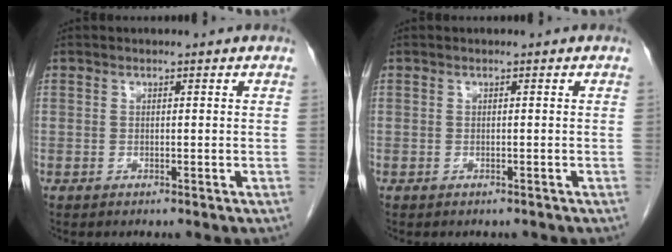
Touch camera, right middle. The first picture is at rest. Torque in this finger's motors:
{"motor_torque": [0.02, -0.01, -0.01, 0.00]}